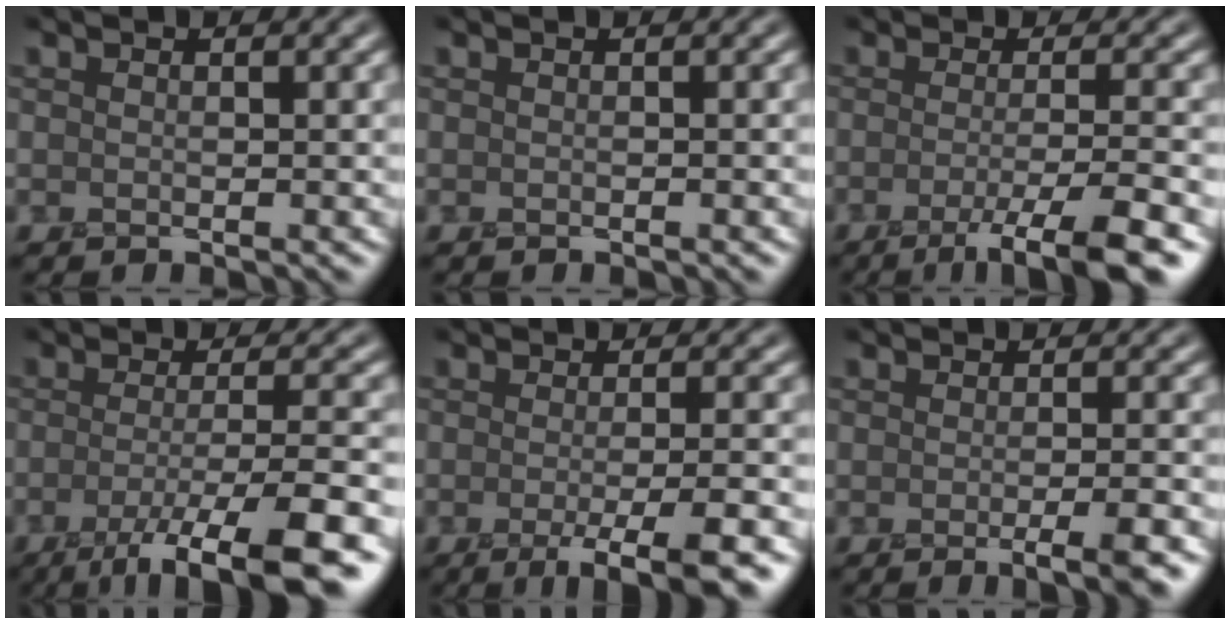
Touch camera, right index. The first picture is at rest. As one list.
[{"total": 0.0}, {"total": 5.7, "force": [-3.0, 1.0, 4.7], "torque": [-0.067, -0.006, -0.054]}, {"total": 7.9, "force": [-4.3, 1.5, 6.5], "torque": [-0.094, -0.006, -0.077]}, {"total": 6.9, "force": [-3.3, 1.6, 5.9], "torque": [-0.065, -0.012, -0.046]}, {"total": 3.4, "force": [-1.5, 0.7, 2.9], "torque": [-0.035, -0.007, -0.023]}]